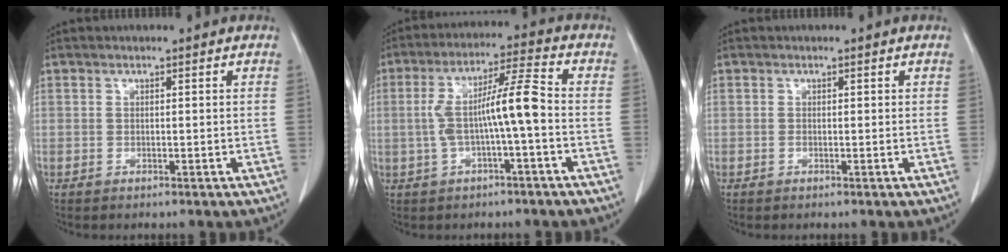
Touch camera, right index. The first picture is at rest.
{"total": 8.8, "force": [-1.0, 0.5, 8.7], "torque": [-0.167, 0.029, -0.020]}
{"total": 0.0}